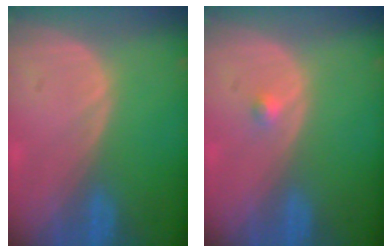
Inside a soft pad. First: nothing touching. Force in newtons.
{"total": 1.1, "press": 0.9, "slide": 0.5}